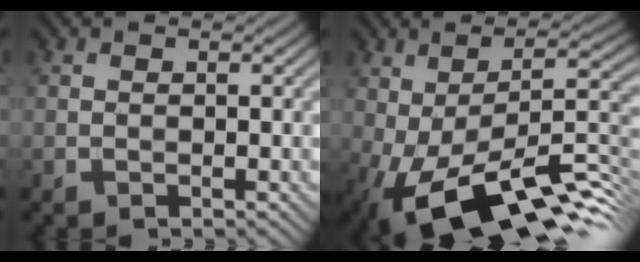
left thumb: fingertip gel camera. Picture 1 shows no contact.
{"total": 16.9, "force": [-5.7, 7.4, 14.1], "torque": [-0.234, -0.024, -0.085]}